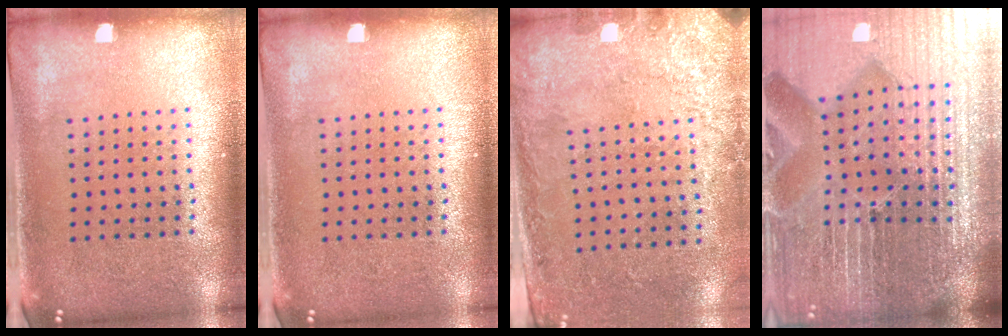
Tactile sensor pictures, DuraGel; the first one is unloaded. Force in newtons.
{"total": 0.0}
{"total": 2.7, "press": 2.0, "slide": 1.8}
{"total": 7.3, "press": 6.3, "slide": 3.5}